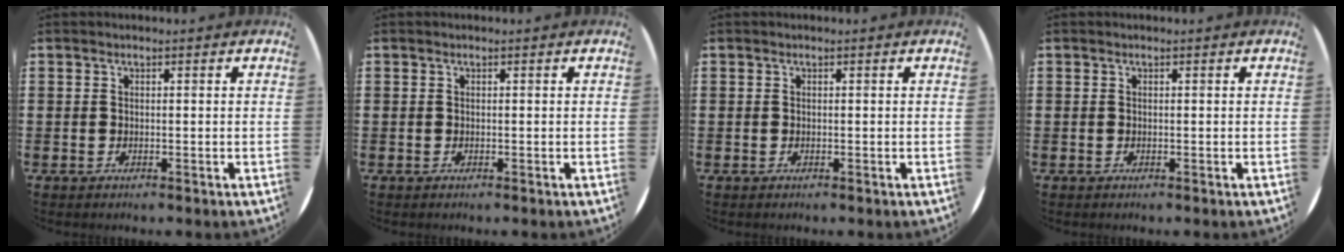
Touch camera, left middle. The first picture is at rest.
{"total": 0.0}
{"total": 0.0}
{"total": 0.0}